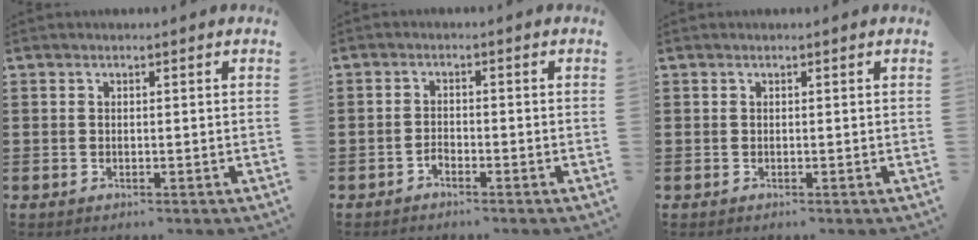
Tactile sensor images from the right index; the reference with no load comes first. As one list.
[{"total": 1.4, "force": [-1.2, 0.5, 0.4], "torque": [-0.012, -0.001, -0.025]}, {"total": 0.0}]